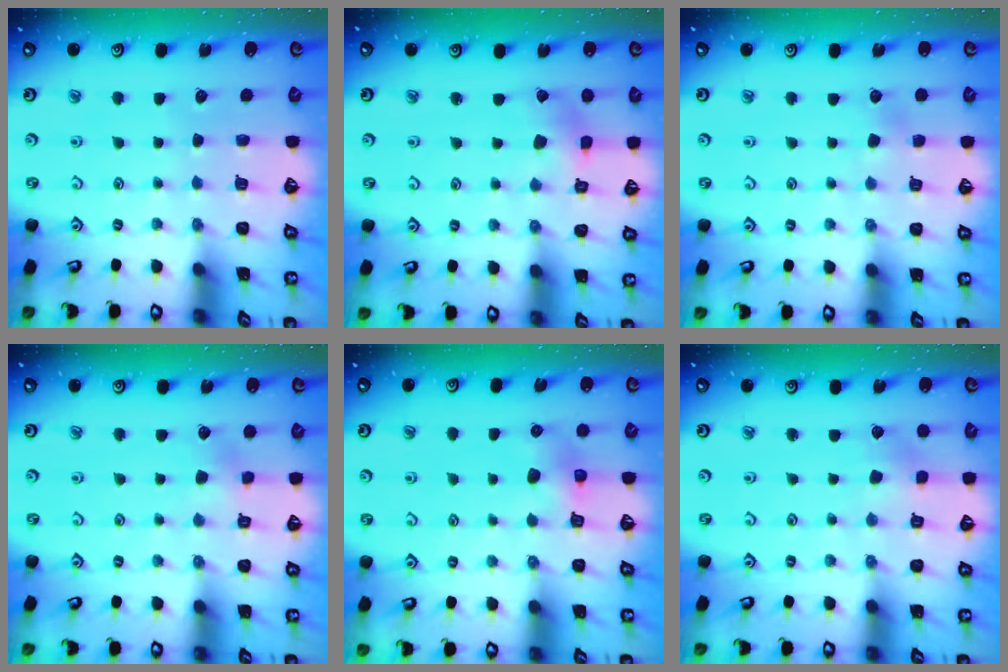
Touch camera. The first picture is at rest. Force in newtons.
{"total": 3.1, "press": 3.0, "slide": 0.4}
{"total": 2.9, "press": 2.8, "slide": 0.3}
{"total": 3.6, "press": 3.5, "slide": 0.3}
{"total": 6.3, "press": 6.3, "slide": 0.4}
{"total": 2.7, "press": 2.7, "slide": 0.3}